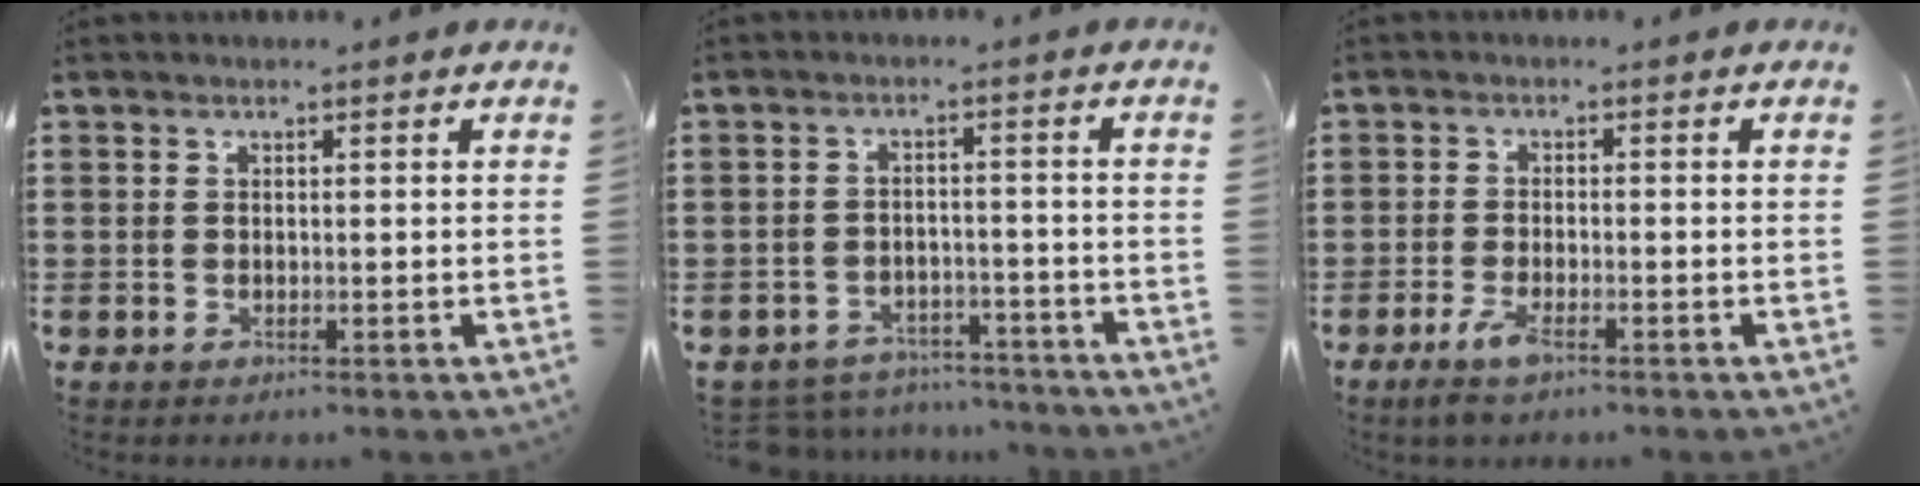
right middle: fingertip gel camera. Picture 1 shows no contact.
{"total": 4.5, "force": [-4.4, 0.8, 0.1], "torque": [-0.012, 0.006, -0.095]}
{"total": 3.7, "force": [-2.1, 0.9, 2.8], "torque": [-0.066, -0.006, -0.043]}